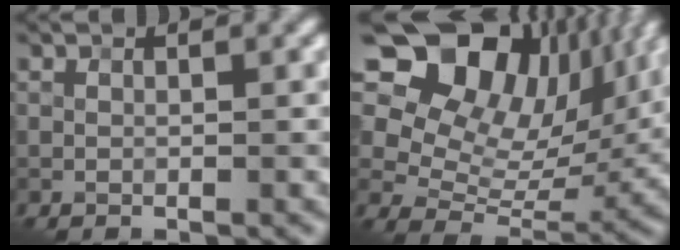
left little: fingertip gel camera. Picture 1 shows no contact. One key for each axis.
{"total": 16.1, "fx": 7.7, "fy": 10.7, "fz": 9.3, "tx": -0.172, "ty": 0.051, "tz": 0.122}